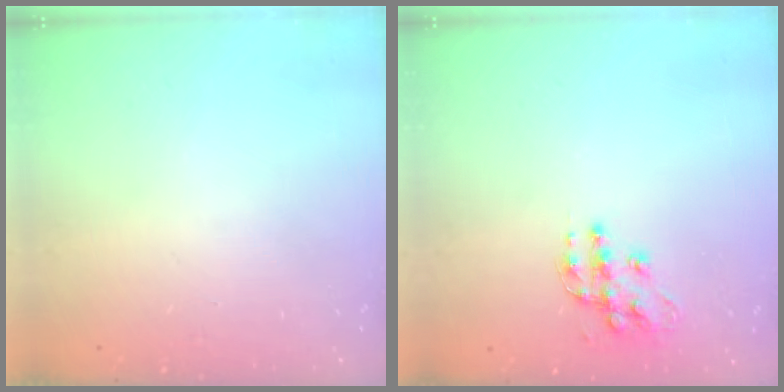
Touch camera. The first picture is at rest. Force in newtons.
{"total": 11.8, "press": 11.8, "slide": 0.6}